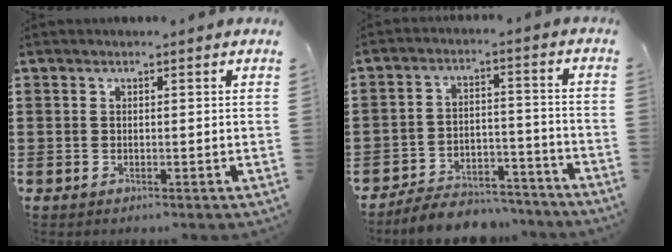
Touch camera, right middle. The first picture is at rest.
{"total": 6.8, "force": [-6.5, 1.3, 1.1], "torque": [-0.010, 0.020, -0.125]}